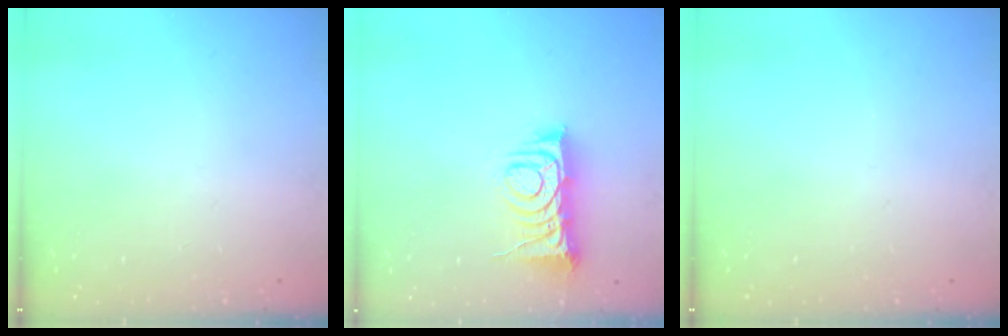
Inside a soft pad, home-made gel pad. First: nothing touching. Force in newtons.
{"total": 9.4, "press": 9.4, "slide": 1.0}
{"total": 0.0}